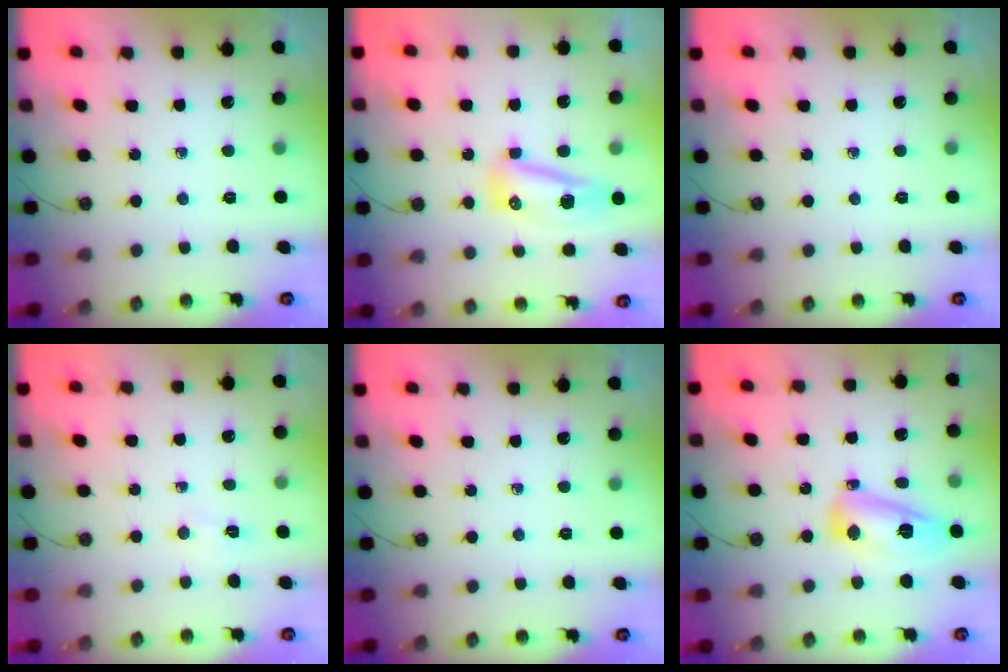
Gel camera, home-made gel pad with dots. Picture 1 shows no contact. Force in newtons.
{"total": 25.5, "press": 13.7, "slide": 21.5}
{"total": 0.0}
{"total": 4.1, "press": 2.2, "slide": 3.4}
{"total": 0.0}
{"total": 13.0, "press": 13.0, "slide": 1.1}